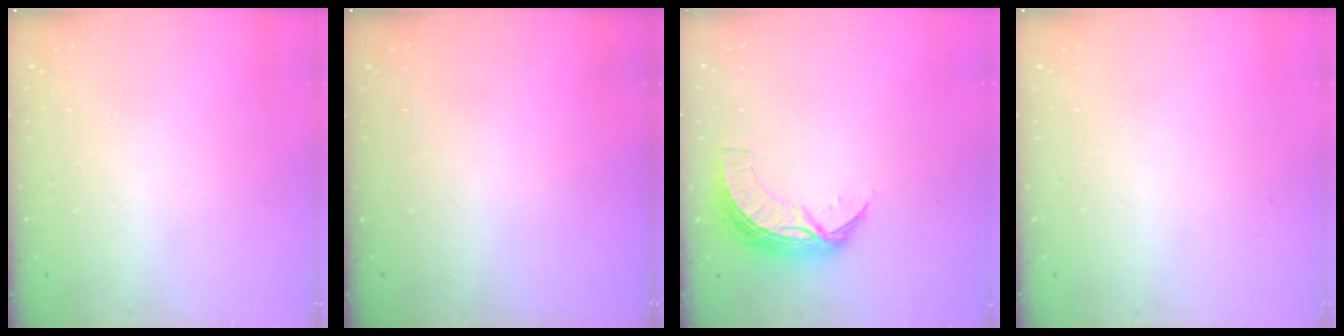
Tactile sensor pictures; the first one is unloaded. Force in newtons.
{"total": 0.0}
{"total": 7.7, "press": 7.7, "slide": 0.7}
{"total": 0.0}